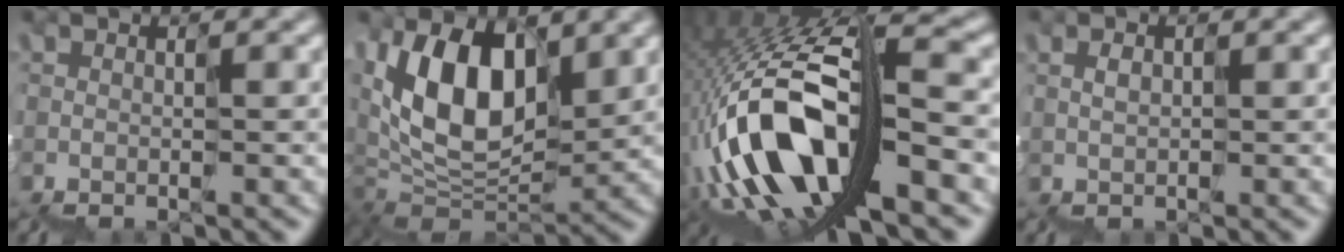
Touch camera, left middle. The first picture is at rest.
{"total": 9.2, "force": [3.3, 5.7, 6.4], "torque": [-0.121, 0.013, 0.051]}
{"total": 12.6, "force": [-4.7, 5.2, 10.5], "torque": [-0.224, 0.021, -0.076]}
{"total": 0.8, "force": [0.3, -0.4, -0.6], "torque": [-0.003, 0.011, 0.007]}